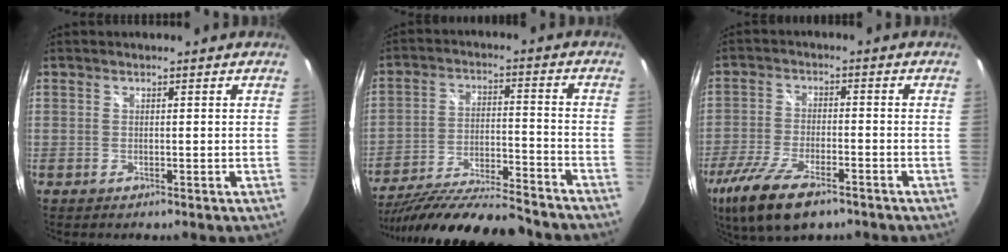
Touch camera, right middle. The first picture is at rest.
{"total": 22.8, "force": [-19.8, 3.3, 10.7], "torque": [-0.198, -0.045, -0.303]}
{"total": 13.1, "force": [-8.6, 4.6, 8.8], "torque": [-0.200, -0.036, -0.161]}